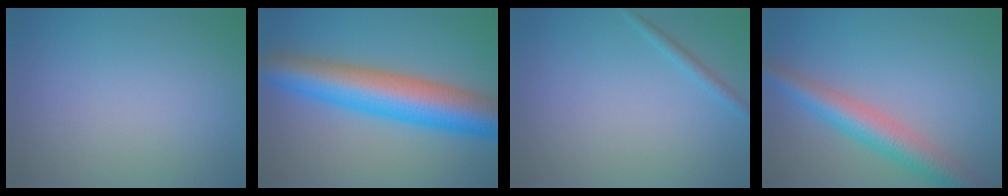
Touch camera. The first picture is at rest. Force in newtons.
{"total": 10.0, "press": 10.0, "slide": 0.2}
{"total": 1.1, "press": 1.1, "slide": 0.1}
{"total": 5.2, "press": 5.2, "slide": 0.2}